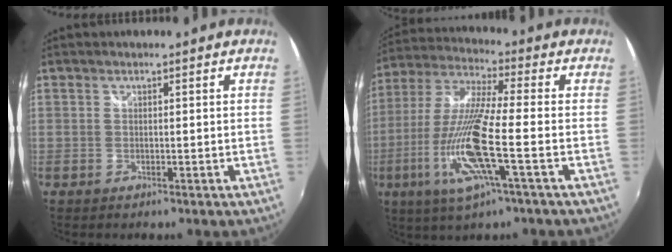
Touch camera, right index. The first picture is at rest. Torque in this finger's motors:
{"motor_torque": [1.42, -0.71, 1.05, 0.21]}